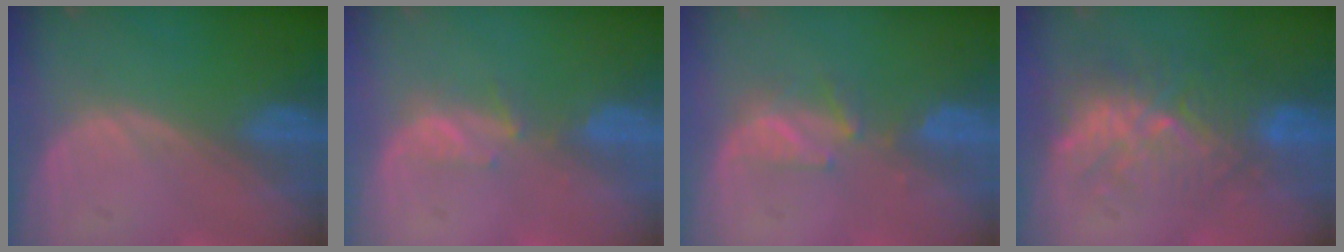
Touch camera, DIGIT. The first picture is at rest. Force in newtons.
{"total": 2.3, "press": 2.1, "slide": 0.8}
{"total": 3.4, "press": 3.3, "slide": 0.7}
{"total": 9.2, "press": 8.6, "slide": 3.4}